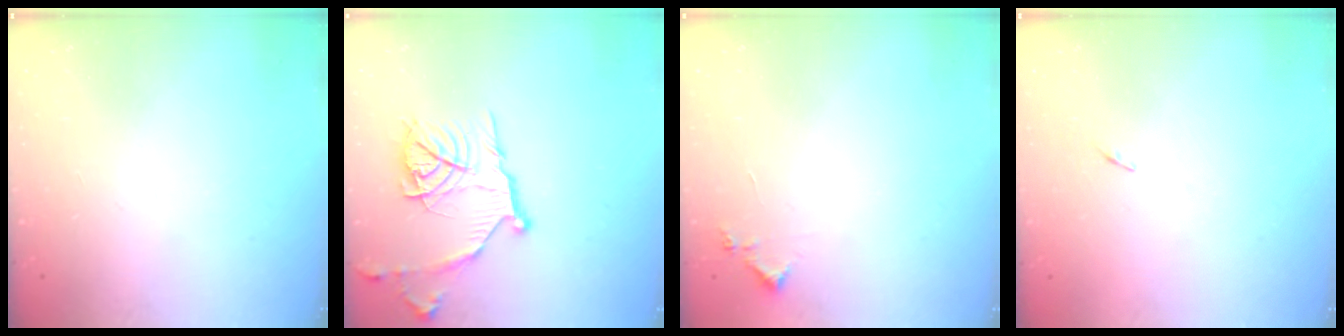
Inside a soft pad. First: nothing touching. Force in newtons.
{"total": 15.2, "press": 15.2, "slide": 1.1}
{"total": 4.9, "press": 4.8, "slide": 0.5}
{"total": 3.2, "press": 3.1, "slide": 0.4}